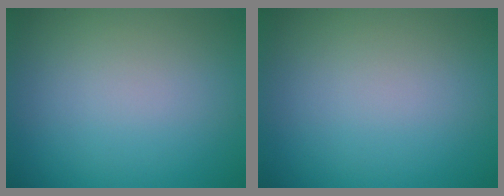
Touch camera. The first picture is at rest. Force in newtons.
{"total": 0.0}